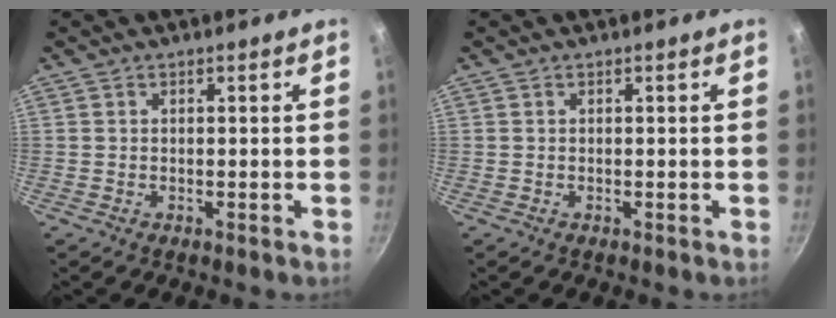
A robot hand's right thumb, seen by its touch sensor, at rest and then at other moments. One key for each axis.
{"total": 0.0}